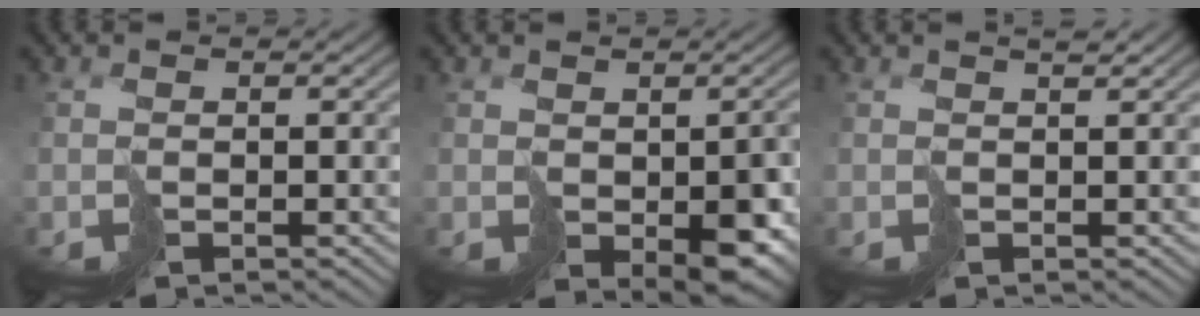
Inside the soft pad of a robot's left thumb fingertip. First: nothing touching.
{"total": 6.4, "force": [-1.8, 4.0, 4.7], "torque": [-0.072, -0.034, -0.007]}
{"total": 1.3, "force": [0.9, 0.1, 0.9], "torque": [-0.012, 0.005, 0.016]}